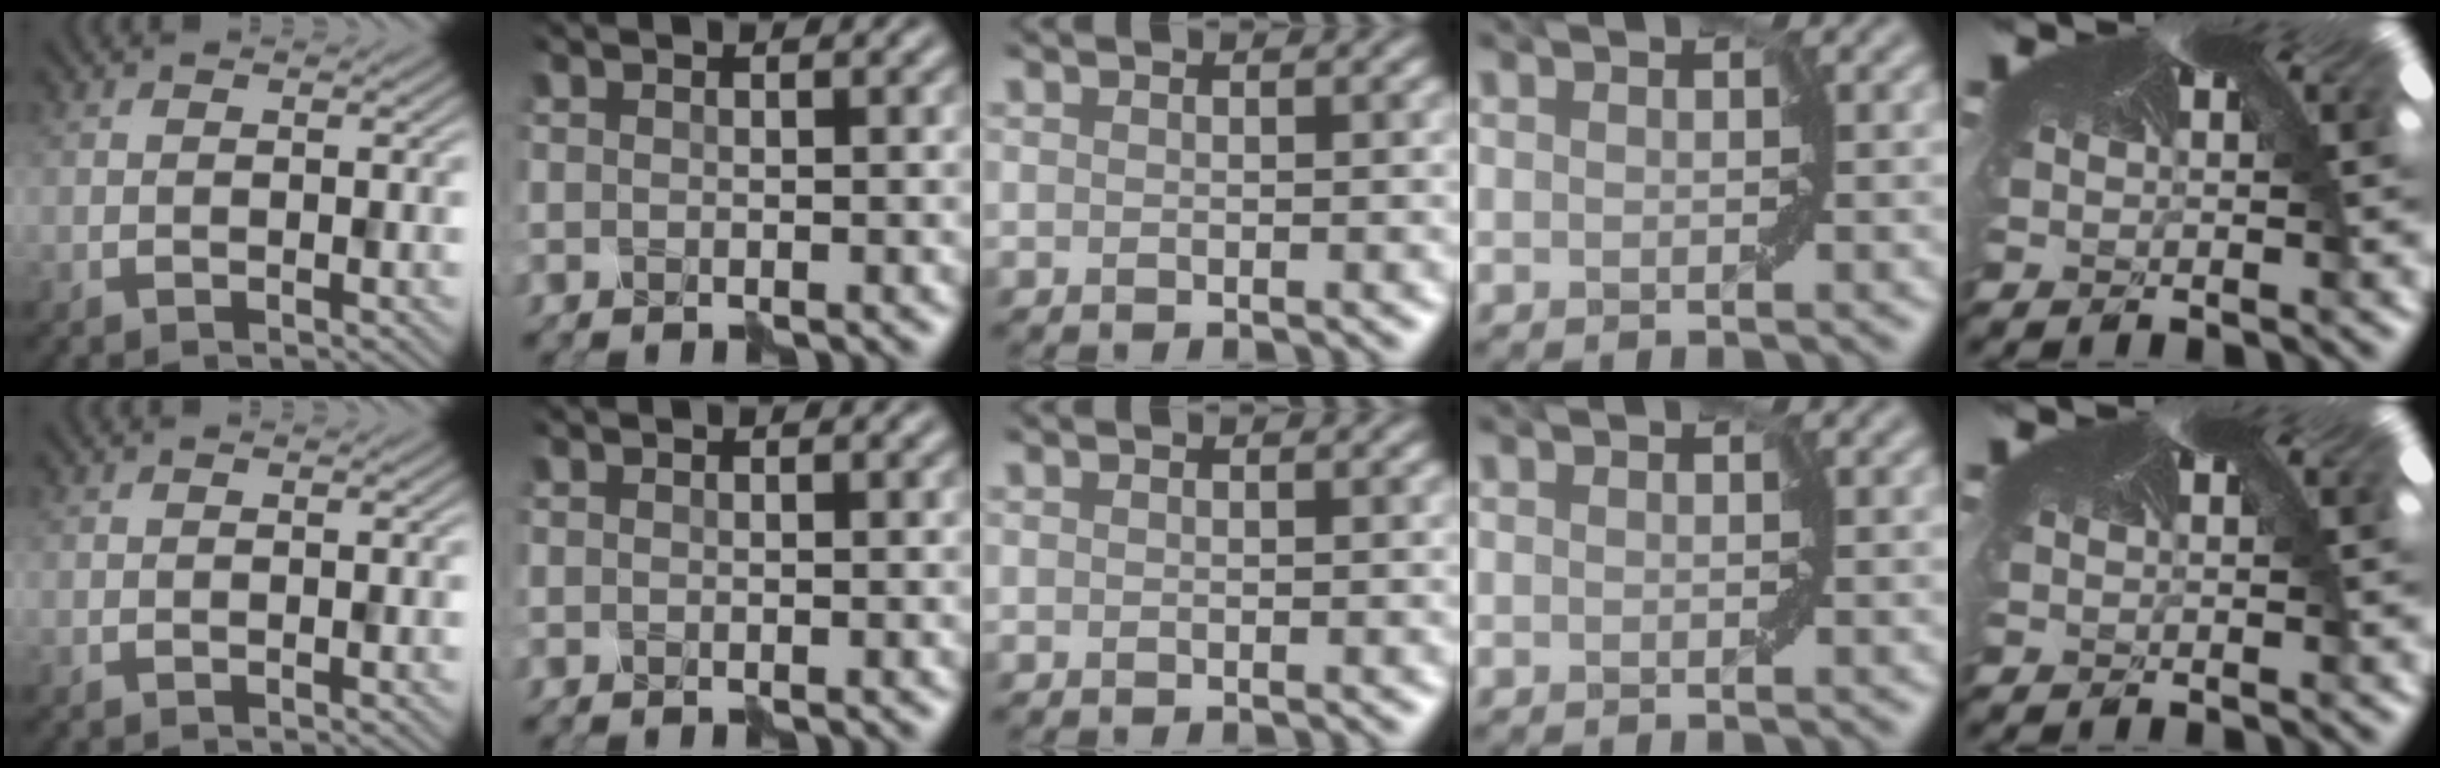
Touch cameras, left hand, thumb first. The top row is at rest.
{}